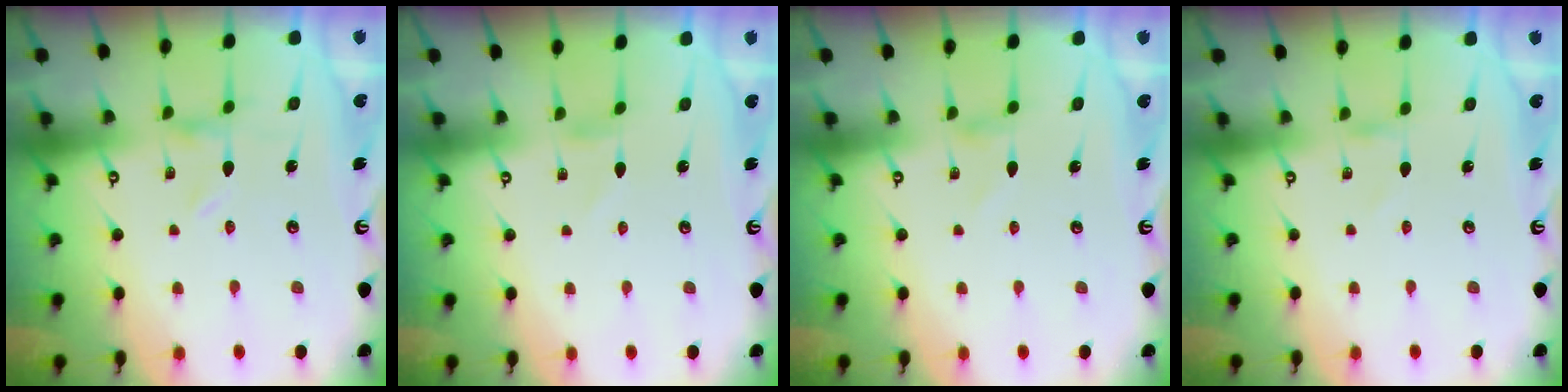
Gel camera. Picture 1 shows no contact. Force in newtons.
{"total": 1.3, "press": 1.3, "slide": 0.1}
{"total": 1.4, "press": 1.4, "slide": 0.1}
{"total": 0.0}